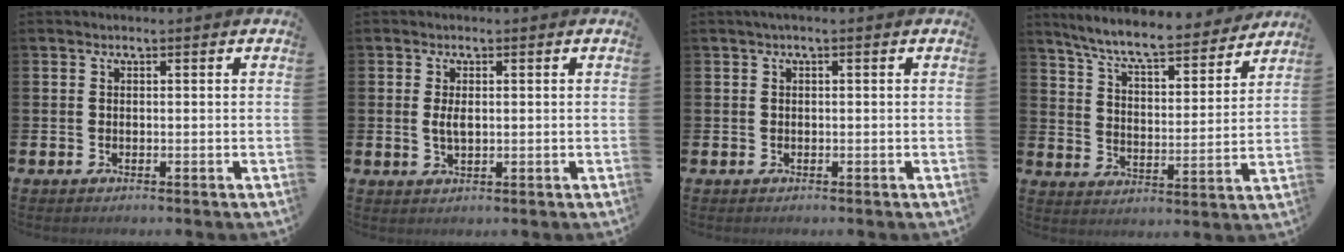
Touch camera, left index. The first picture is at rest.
{"total": 2.4, "force": [0.3, 1.1, 2.1], "torque": [-0.035, 0.000, 0.002]}
{"total": 0.6, "force": [0.0, 0.1, 0.6], "torque": [-0.016, 0.004, 0.000]}
{"total": 8.1, "force": [7.5, 1.0, 3.0], "torque": [-0.084, -0.053, 0.127]}